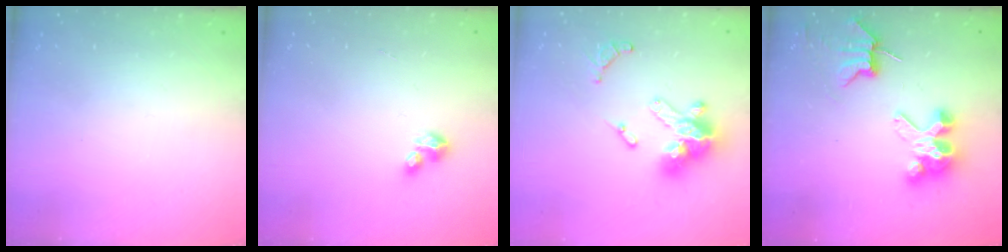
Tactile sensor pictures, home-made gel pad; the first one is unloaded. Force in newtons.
{"total": 2.8, "press": 2.8, "slide": 0.2}
{"total": 15.9, "press": 15.8, "slide": 2.0}
{"total": 6.6, "press": 6.6, "slide": 0.7}